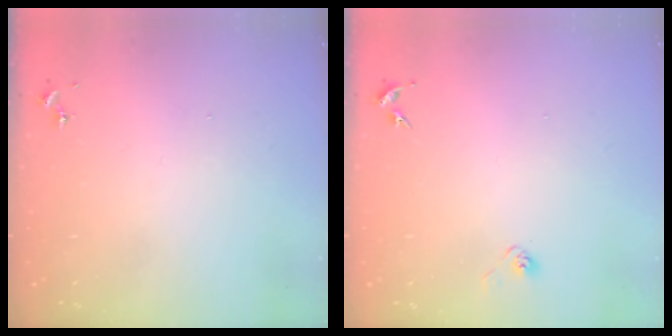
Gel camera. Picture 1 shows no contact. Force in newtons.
{"total": 2.8, "press": 2.6, "slide": 1.1}